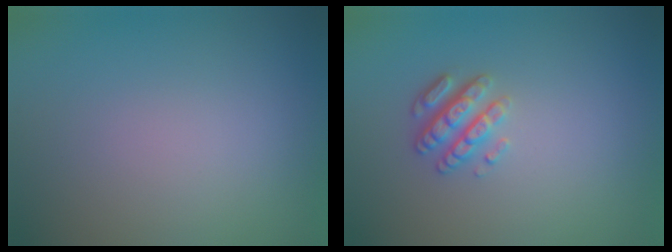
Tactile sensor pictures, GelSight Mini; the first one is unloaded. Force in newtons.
{"total": 2.8, "press": 2.5, "slide": 1.0}